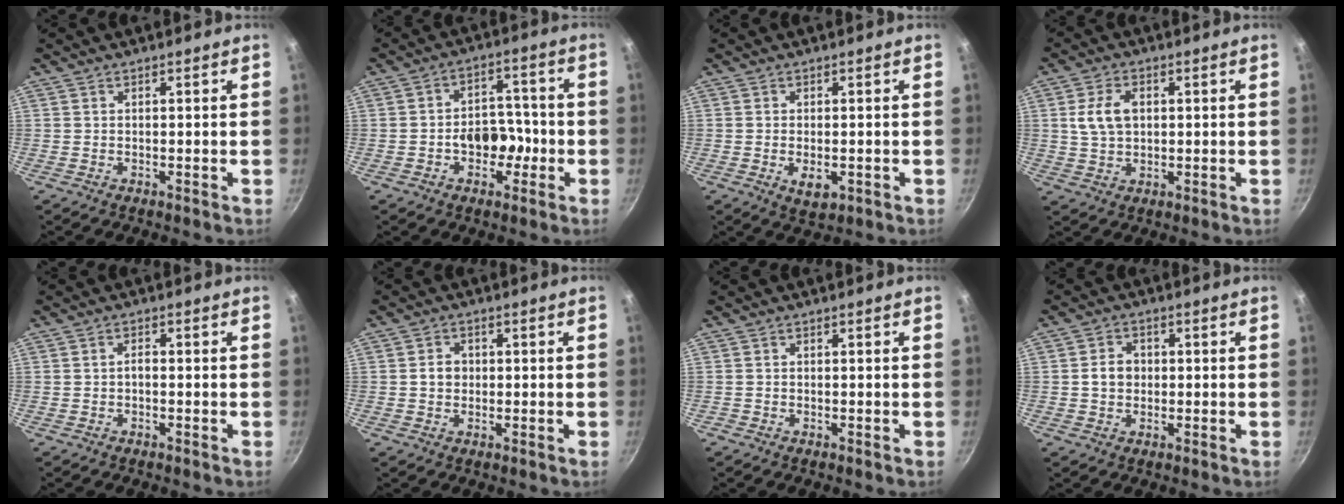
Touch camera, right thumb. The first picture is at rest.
{"total": 8.3, "force": [-2.1, 5.9, 5.4], "torque": [-0.041, 0.037, -0.037]}
{"total": 3.7, "force": [-1.0, 2.0, 3.0], "torque": [-0.048, -0.001, -0.008]}
{"total": 6.4, "force": [1.2, 4.3, 4.7], "torque": [-0.087, 0.004, 0.024]}
{"total": 1.1, "force": [-0.4, 0.6, 0.9], "torque": [-0.010, 0.004, -0.009]}
{"total": 2.9, "force": [0.0, 2.5, 1.4], "torque": [-0.011, 0.009, -0.004]}
{"total": 0.0}
{"total": 4.1, "force": [-0.1, 3.4, 2.2], "torque": [-0.026, 0.011, -0.005]}